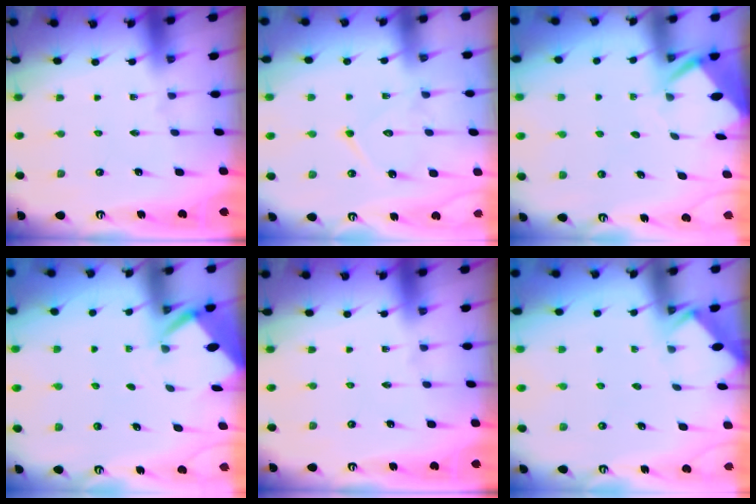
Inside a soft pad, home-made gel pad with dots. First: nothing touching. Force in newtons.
{"total": 11.2, "press": 11.2, "slide": 1.0}
{"total": 3.9, "press": 3.9, "slide": 0.3}
{"total": 2.5, "press": 2.5, "slide": 0.3}
{"total": 0.0}
{"total": 2.5, "press": 2.4, "slide": 0.4}